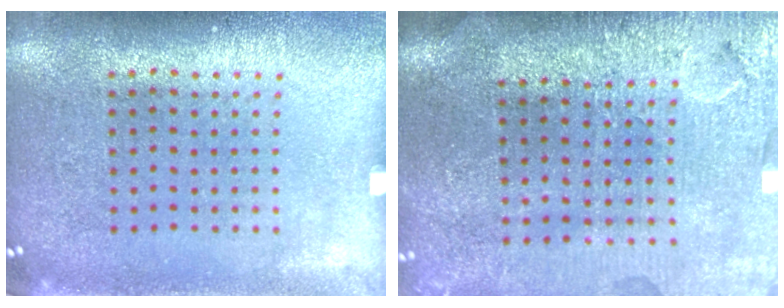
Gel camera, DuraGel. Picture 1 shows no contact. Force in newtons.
{"total": 4.1, "press": 3.6, "slide": 1.9}